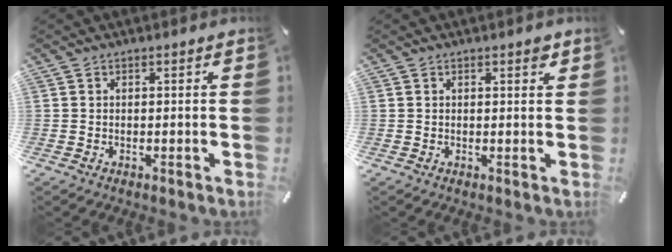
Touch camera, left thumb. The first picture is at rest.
{"total": 1.3, "force": [0.7, 0.5, 0.9], "torque": [-0.010, -0.001, 0.011]}